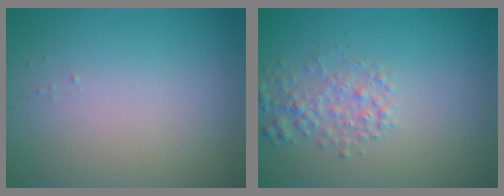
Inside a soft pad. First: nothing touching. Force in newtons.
{"total": 2.3, "press": 2.3, "slide": 0.1}